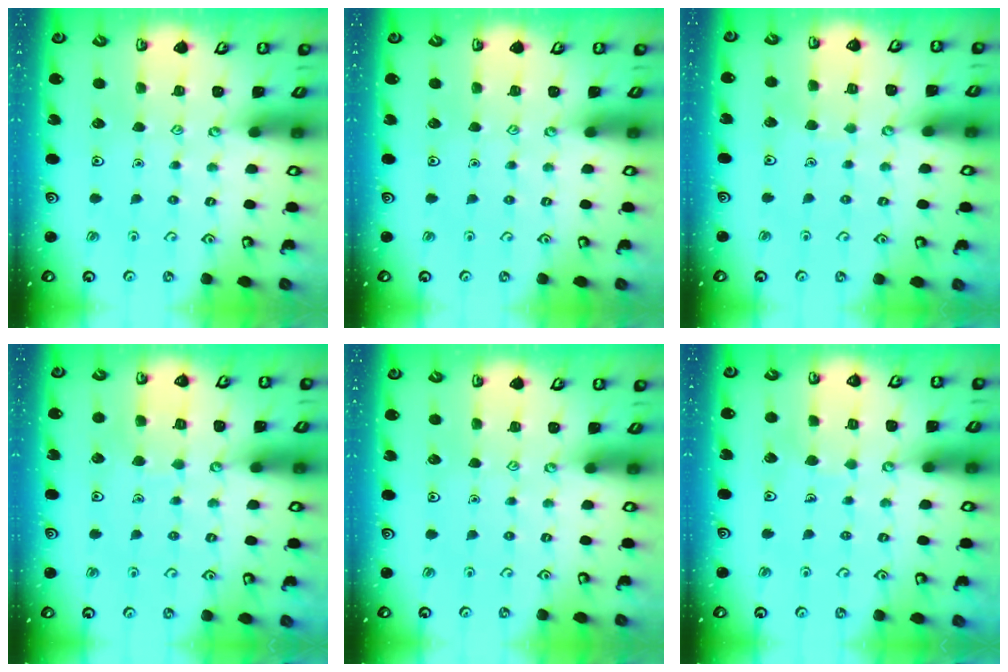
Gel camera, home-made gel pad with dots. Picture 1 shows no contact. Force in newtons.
{"total": 0.0}
{"total": 1.4, "press": 1.4, "slide": 0.1}
{"total": 5.8, "press": 5.8, "slide": 0.4}
{"total": 0.0}
{"total": 3.2, "press": 3.2, "slide": 0.2}